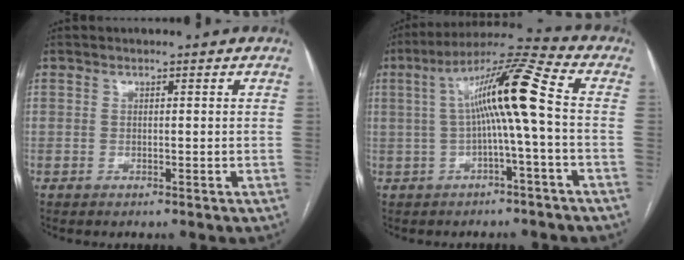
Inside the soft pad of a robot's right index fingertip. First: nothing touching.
{"total": 11.3, "force": [0.3, -0.5, 11.2], "torque": [-0.193, 0.032, 0.002]}